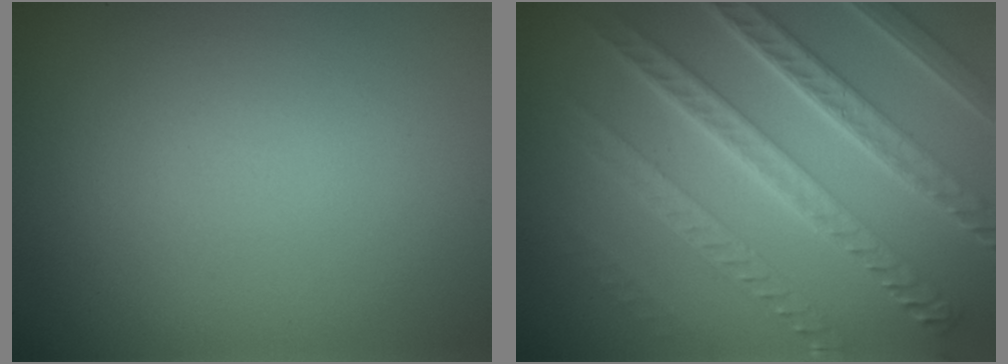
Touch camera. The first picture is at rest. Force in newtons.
{"total": 8.9, "press": 6.4, "slide": 6.3}